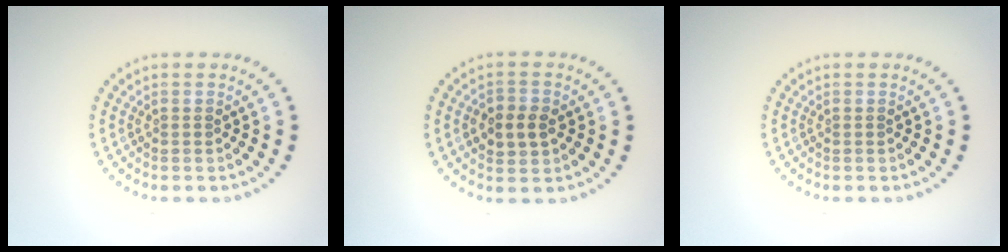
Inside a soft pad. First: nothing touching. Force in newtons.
{"total": 2.6, "press": 2.6, "slide": 0.3}
{"total": 0.0}